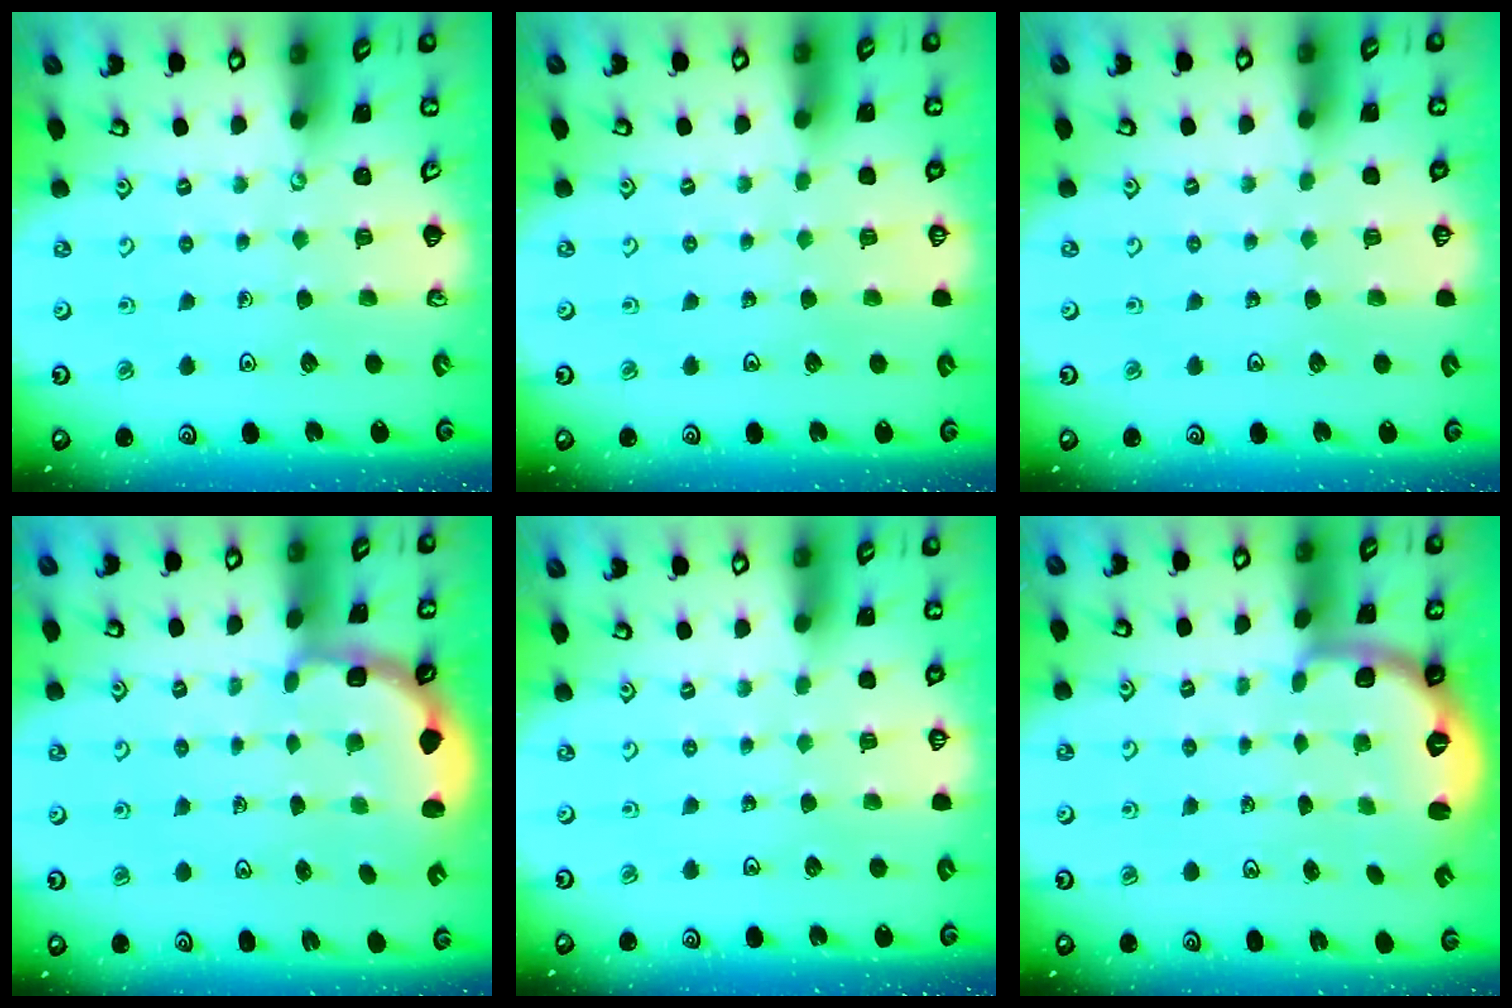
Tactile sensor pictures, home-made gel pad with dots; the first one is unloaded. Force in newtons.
{"total": 0.0}
{"total": 0.0}
{"total": 2.9, "press": 1.9, "slide": 2.2}
{"total": 0.0}
{"total": 2.6, "press": 1.6, "slide": 2.1}